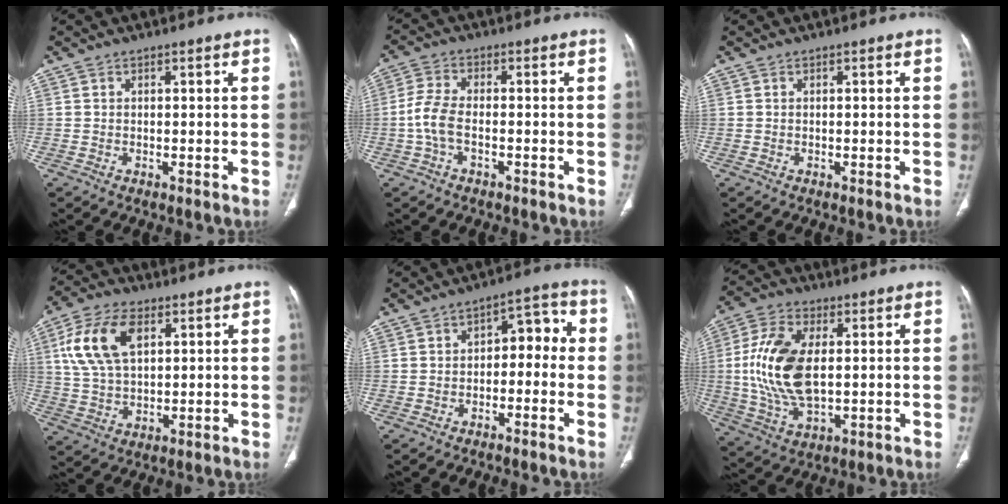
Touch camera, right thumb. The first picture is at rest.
{"total": 5.4, "force": [-1.4, 2.7, 4.5], "torque": [-0.109, 0.017, -0.032]}
{"total": 0.0}
{"total": 12.8, "force": [4.3, 7.2, 9.7], "torque": [-0.189, 0.001, 0.085]}
{"total": 6.8, "force": [-1.3, 4.3, 5.1], "torque": [-0.039, 0.045, -0.028]}
{"total": 15.5, "force": [1.2, 8.3, 13.1], "torque": [-0.273, -0.003, 0.026]}